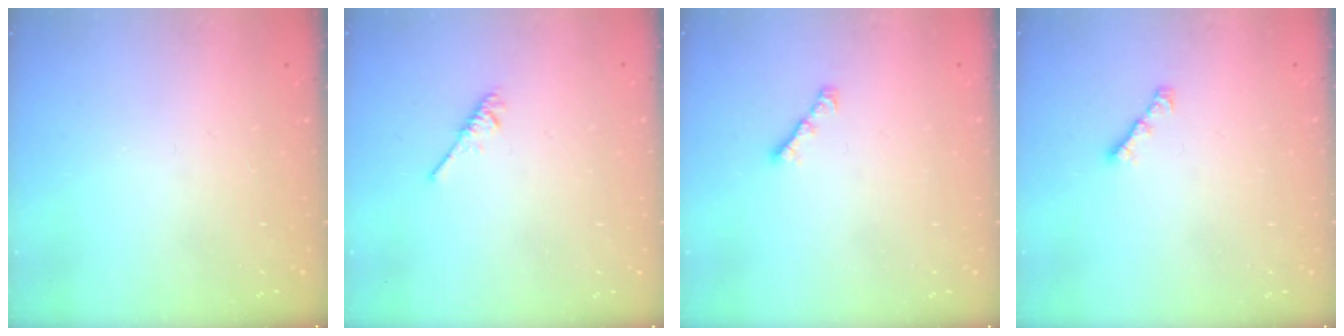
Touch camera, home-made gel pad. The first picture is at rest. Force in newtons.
{"total": 1.9, "press": 1.9, "slide": 0.4}
{"total": 2.6, "press": 2.5, "slide": 0.7}
{"total": 2.6, "press": 2.5, "slide": 0.7}